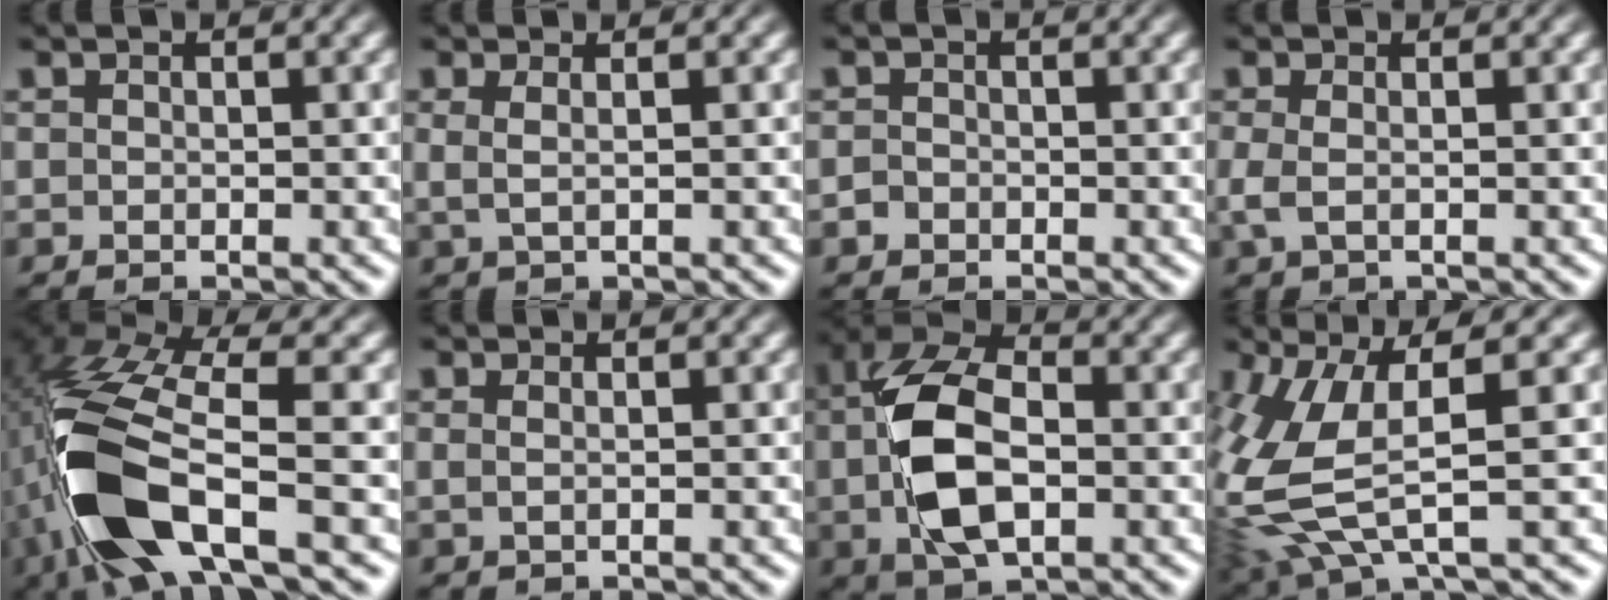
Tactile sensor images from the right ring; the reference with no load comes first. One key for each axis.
{"total": 1.7, "fx": 0.8, "fy": 0.3, "fz": 1.5, "tx": -0.028, "ty": 0.007, "tz": 0.013}
{"total": 0.9, "fx": -0.7, "fy": 0.6, "fz": -0.1, "tx": 0.000, "ty": -0.008, "tz": -0.010}
{"total": 1.4, "fx": -0.1, "fy": 0.5, "fz": 1.3, "tx": -0.038, "ty": -0.006, "tz": 0.005}
{"total": 11.4, "fx": -1.0, "fy": 5.7, "fz": 9.8, "tx": -0.222, "ty": -0.020, "tz": -0.007}
{"total": 0.9, "fx": 0.3, "fy": -0.8, "fz": 0.4, "tx": -0.005, "ty": 0.001, "tz": 0.008}
{"total": 9.7, "fx": 0.4, "fy": 5.9, "fz": 7.6, "tx": -0.158, "ty": -0.007, "tz": 0.009}
{"total": 7.3, "fx": -0.3, "fy": 4.0, "fz": 6.1, "tx": -0.148, "ty": -0.015, "tz": 0.008}